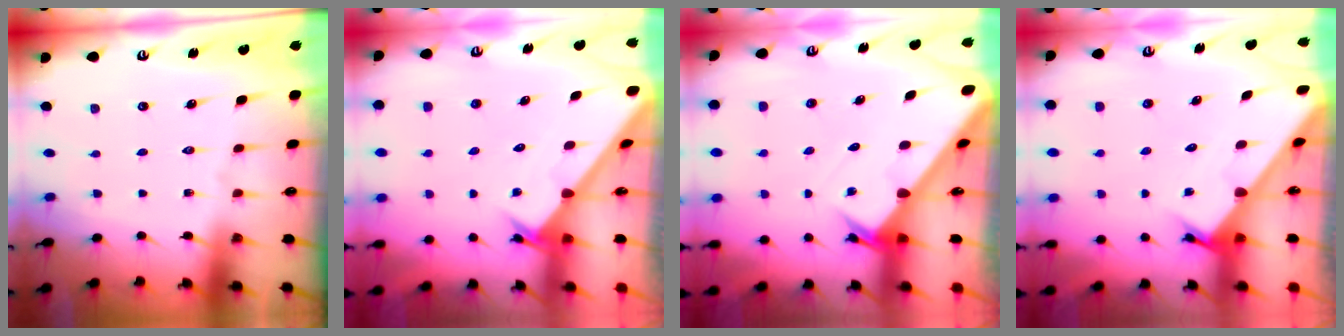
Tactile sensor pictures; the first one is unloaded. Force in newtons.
{"total": 2.7, "press": 2.7, "slide": 0.2}
{"total": 3.0, "press": 3.0, "slide": 0.1}
{"total": 2.4, "press": 2.4, "slide": 0.0}